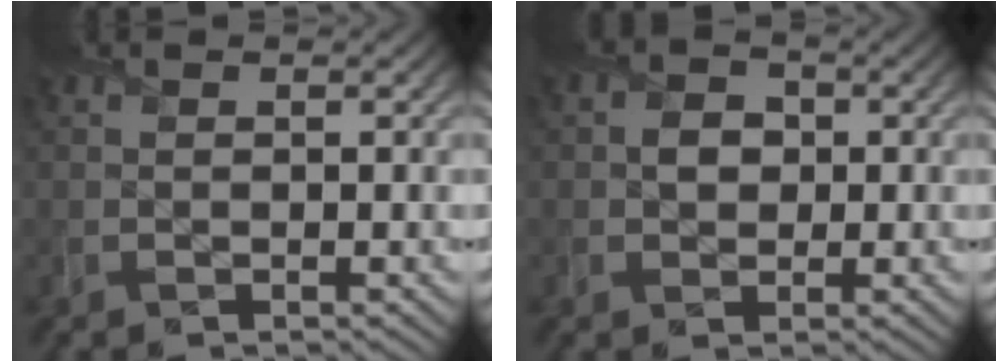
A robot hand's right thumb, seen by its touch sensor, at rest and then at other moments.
{"total": 2.5, "force": [-0.1, 2.2, 1.2], "torque": [-0.025, 0.000, -0.007]}